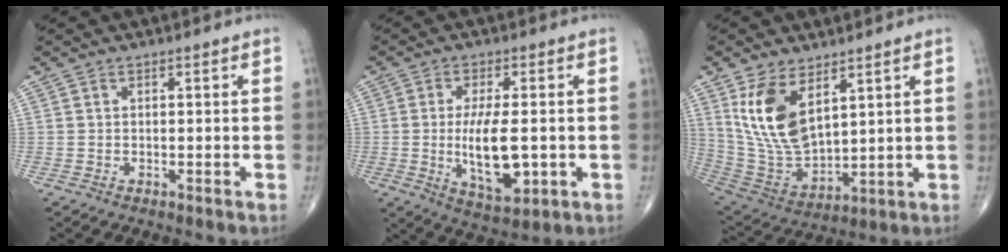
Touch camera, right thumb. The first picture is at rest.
{"total": 11.4, "force": [-1.3, 4.6, 10.4], "torque": [-0.179, -0.015, -0.013]}
{"total": 14.3, "force": [6.3, 7.2, 10.6], "torque": [-0.195, -0.032, 0.144]}